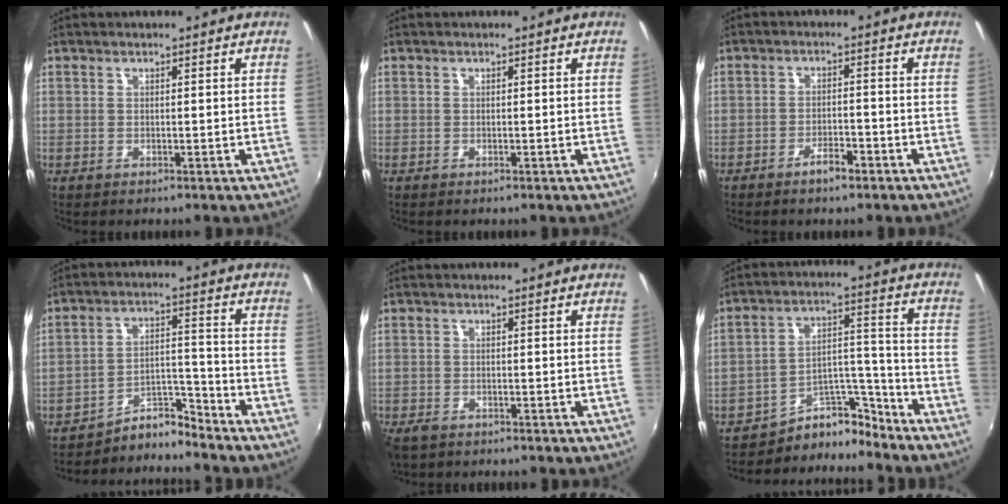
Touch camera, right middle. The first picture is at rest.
{"total": 0.0}
{"total": 3.4, "force": [-2.6, 1.1, 2.0], "torque": [-0.047, 0.000, -0.042]}
{"total": 5.9, "force": [-5.9, 0.0, -0.3], "torque": [0.005, 0.031, -0.109]}
{"total": 3.2, "force": [-2.4, 1.6, 1.3], "torque": [-0.036, -0.012, -0.045]}
{"total": 8.9, "force": [-8.4, 2.8, 0.4], "torque": [-0.002, 0.059, -0.145]}